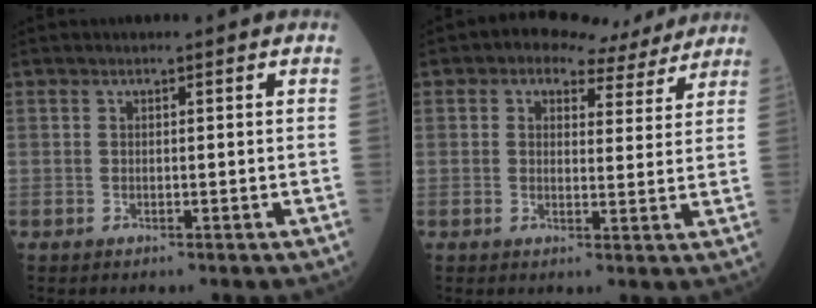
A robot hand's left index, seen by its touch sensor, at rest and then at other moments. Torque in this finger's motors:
{"motor_torque": [1.07, -1.07, 0.12, 0.03]}